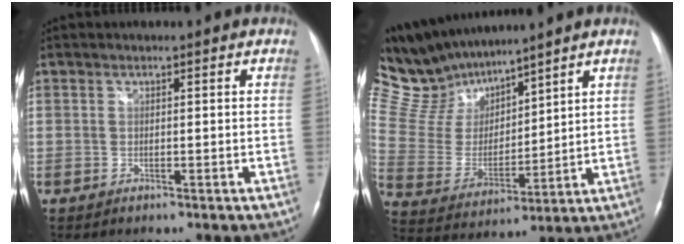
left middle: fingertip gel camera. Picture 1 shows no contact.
{"total": 12.8, "force": [11.9, 3.5, 3.5], "torque": [-0.092, 0.017, 0.246]}